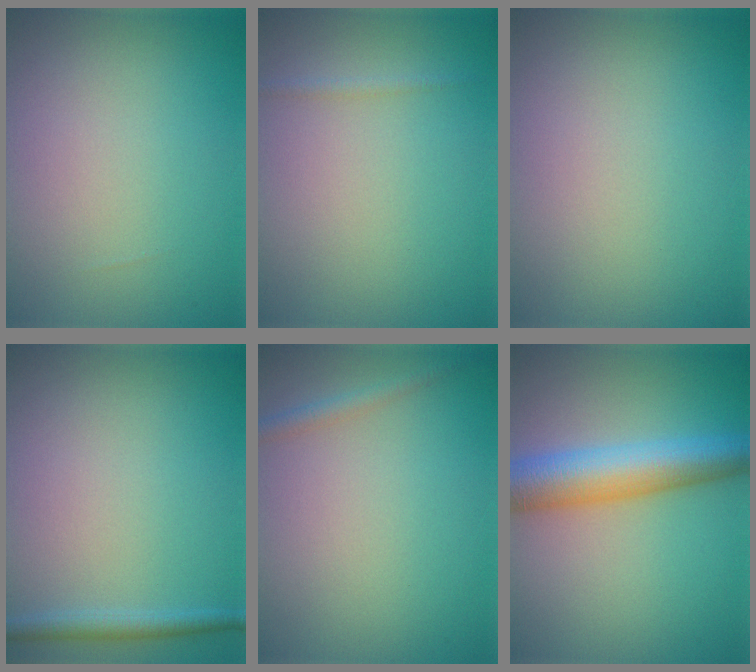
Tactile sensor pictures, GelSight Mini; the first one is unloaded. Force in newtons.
{"total": 0.8, "press": 0.8, "slide": 0.0}
{"total": 0.0}
{"total": 1.7, "press": 1.7, "slide": 0.1}
{"total": 1.4, "press": 1.4, "slide": 0.1}
{"total": 7.2, "press": 7.2, "slide": 0.1}